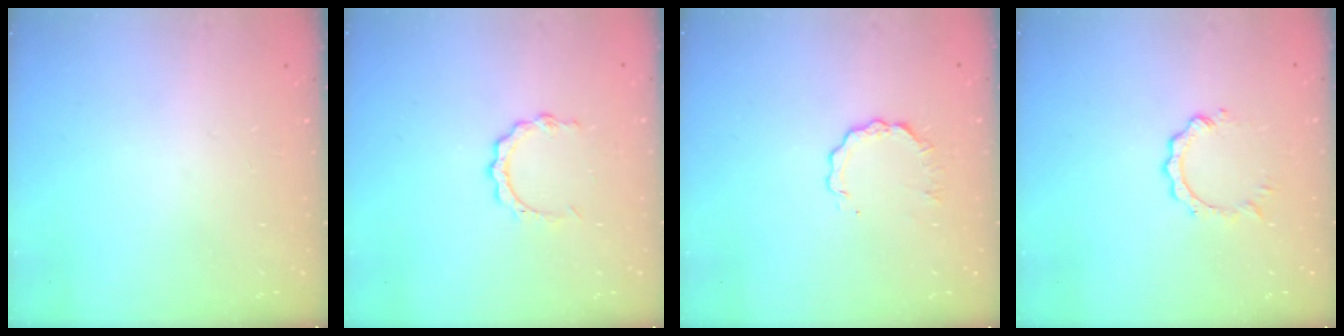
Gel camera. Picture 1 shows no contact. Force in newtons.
{"total": 3.2, "press": 3.2, "slide": 0.3}
{"total": 2.9, "press": 2.9, "slide": 0.3}
{"total": 2.8, "press": 2.8, "slide": 0.4}